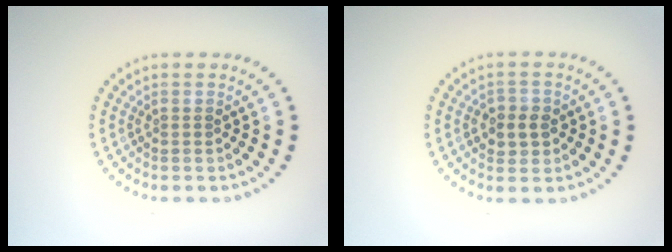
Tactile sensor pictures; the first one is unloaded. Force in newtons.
{"total": 2.2, "press": 2.2, "slide": 0.5}